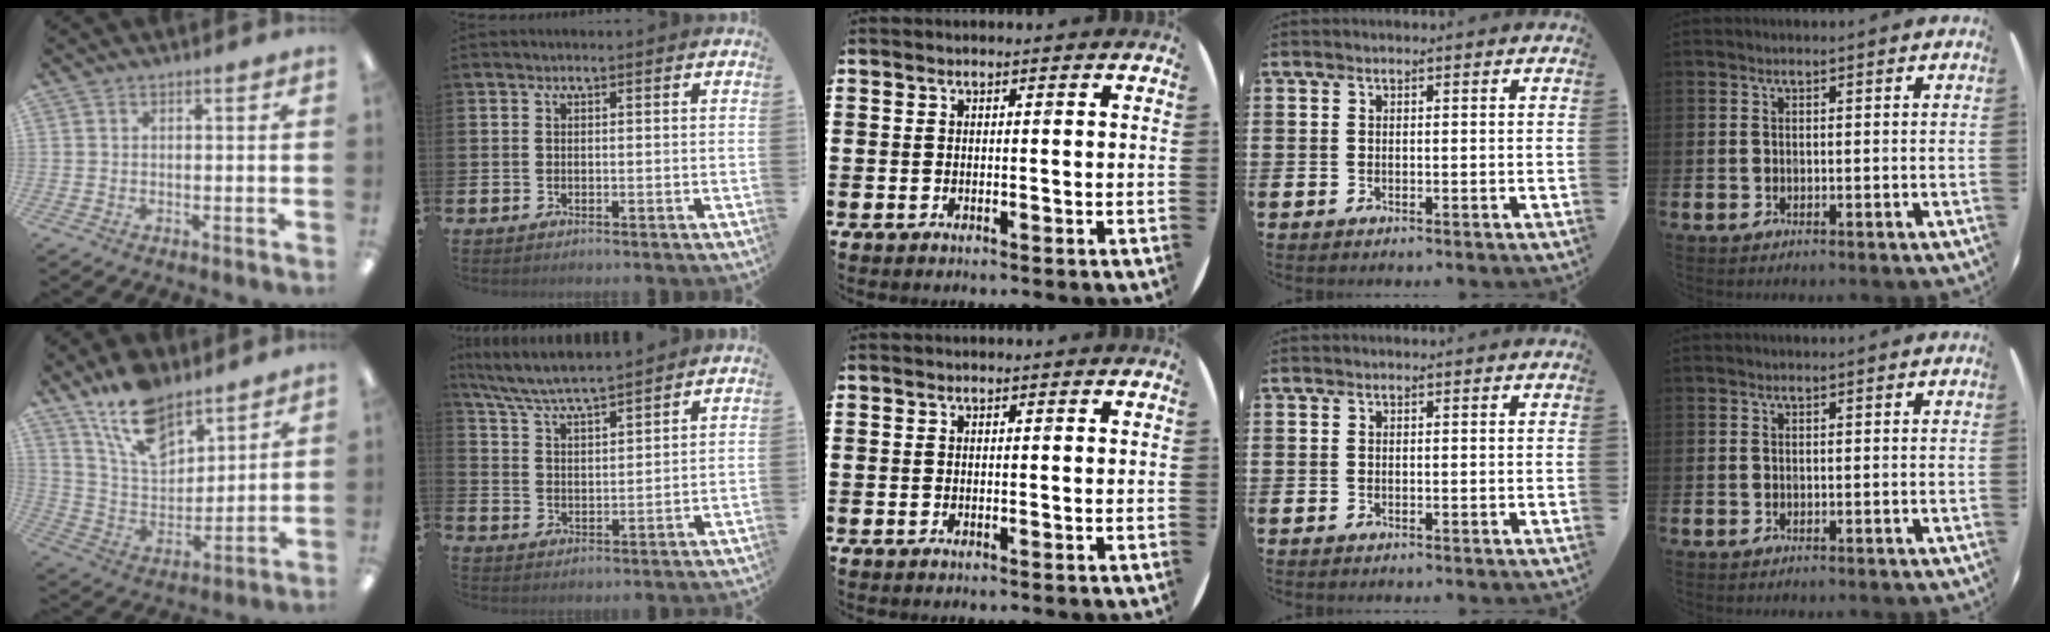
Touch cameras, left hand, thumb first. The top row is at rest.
{"thumb": {"total": 15.0, "force": [10.9, 7.4, 7.3], "torque": [-0.143, -0.054, 0.203]}, "index": {"total": 6.4, "force": [6.3, 0.2, 1.5], "torque": [-0.055, -0.036, 0.111]}}